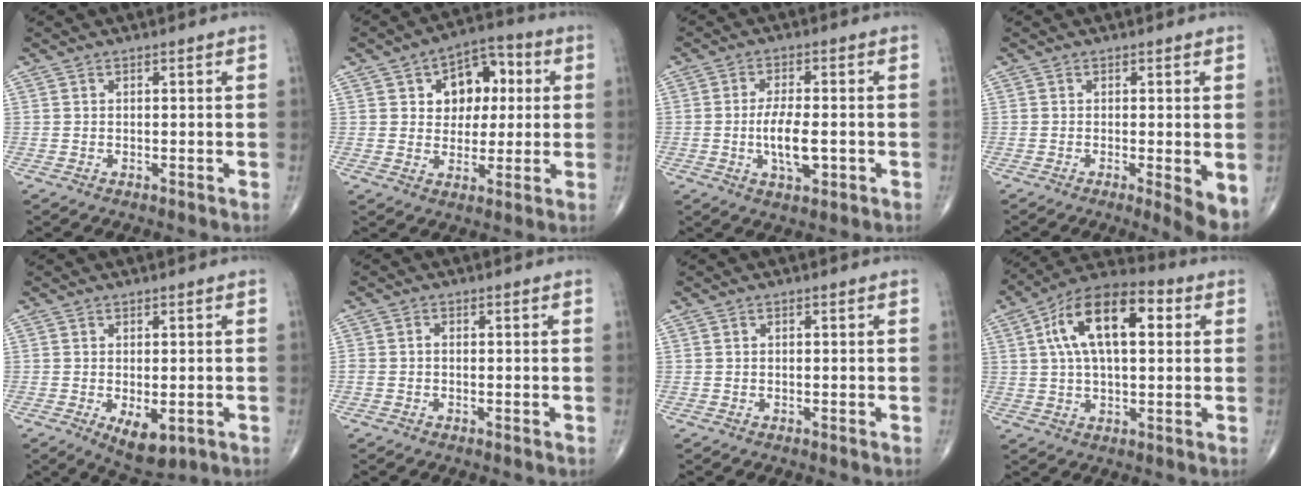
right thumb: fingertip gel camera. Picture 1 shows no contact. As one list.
[{"total": 11.2, "force": [2.7, 8.0, 7.4], "torque": [-0.059, 0.012, 0.036]}, {"total": 7.1, "force": [-1.3, 2.9, 6.4], "torque": [-0.118, -0.002, -0.022]}, {"total": 4.7, "force": [-0.9, 0.9, 4.5], "torque": [-0.069, -0.016, -0.017]}, {"total": 6.1, "force": [-1.8, 2.9, 5.0], "torque": [-0.072, -0.012, -0.016]}, {"total": 1.2, "force": [-0.2, 0.8, 0.8], "torque": [-0.015, 0.002, -0.007]}, {"total": 0.5, "force": [-0.4, 0.4, 0.0], "torque": [0.005, 0.002, -0.010]}, {"total": 16.5, "force": [4.2, 8.1, 13.8], "torque": [-0.226, 0.024, 0.062]}]